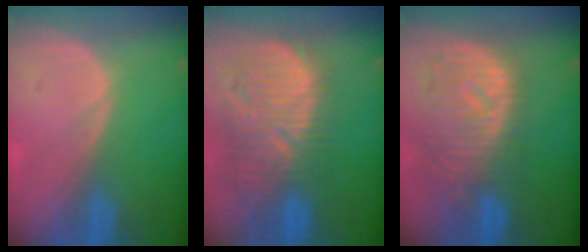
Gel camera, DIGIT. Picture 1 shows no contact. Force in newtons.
{"total": 12.5, "press": 11.2, "slide": 5.6}
{"total": 11.0, "press": 9.7, "slide": 5.3}